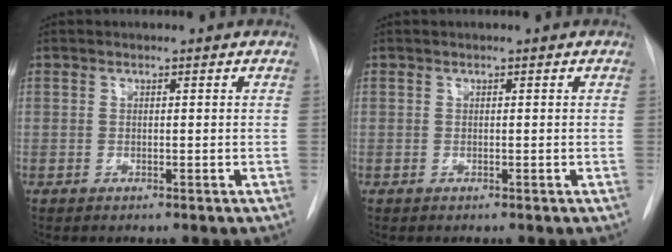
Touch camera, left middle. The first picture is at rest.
{"total": 0.0}